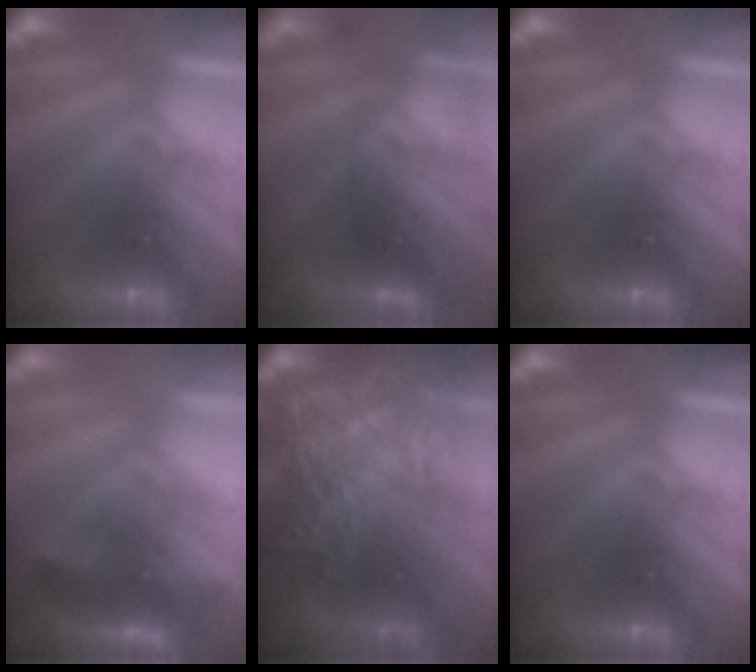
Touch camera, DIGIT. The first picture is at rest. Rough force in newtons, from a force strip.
{"total": 2.7}
{"total": 0.0}
{"total": 3.2}
{"total": 7.4}
{"total": 0.0}